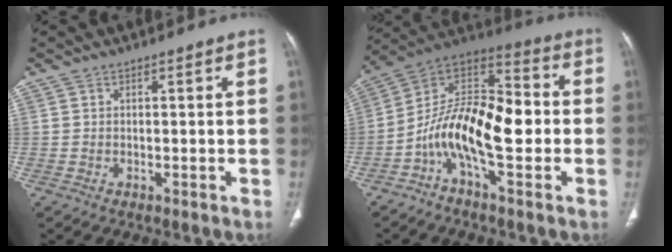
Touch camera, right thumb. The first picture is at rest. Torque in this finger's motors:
{"motor_torque": [2.58, 2.42, 1.54, -1.23, 0.19]}